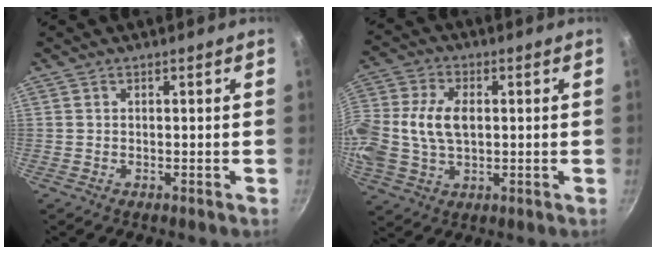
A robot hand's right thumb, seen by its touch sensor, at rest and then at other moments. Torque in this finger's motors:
{"motor_torque": [2.02, 2.99, 1.06, -0.90, 0.44]}